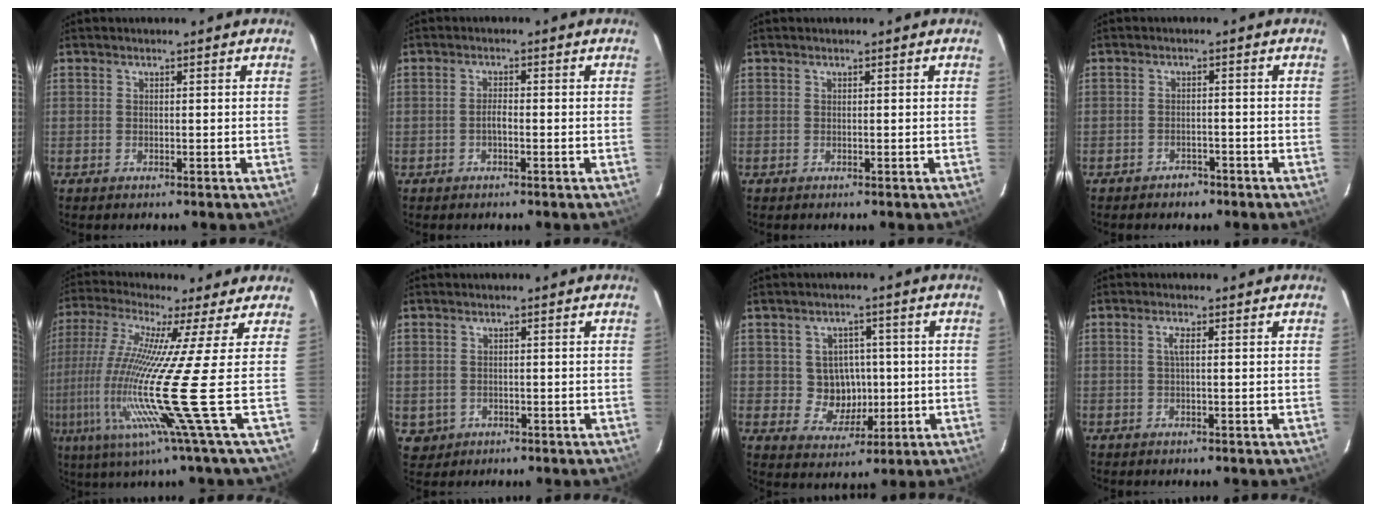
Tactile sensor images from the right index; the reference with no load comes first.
{"total": 1.4, "force": [-0.7, 0.4, 1.2], "torque": [-0.022, 0.005, -0.013]}
{"total": 0.0}
{"total": 3.2, "force": [-2.5, 1.9, 0.6], "torque": [-0.018, 0.008, -0.032]}
{"total": 19.8, "force": [-4.6, -3.0, 19.0], "torque": [-0.349, -0.057, -0.091]}
{"total": 3.4, "force": [-0.6, 3.3, 0.7], "torque": [-0.020, 0.000, 0.001]}
{"total": 6.9, "force": [0.0, 6.5, 2.1], "torque": [-0.047, 0.014, 0.016]}
{"total": 1.2, "force": [0.3, 0.0, 1.2], "torque": [-0.022, 0.004, 0.004]}